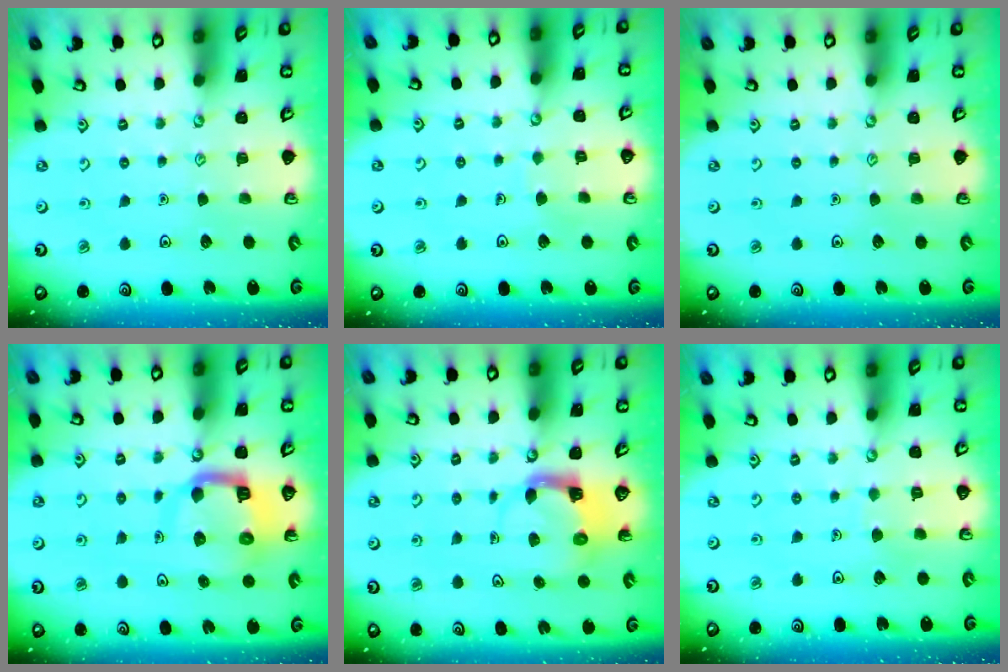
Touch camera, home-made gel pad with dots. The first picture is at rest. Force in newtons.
{"total": 2.2, "press": 2.2, "slide": 0.1}
{"total": 0.0}
{"total": 10.5, "press": 10.4, "slide": 1.2}
{"total": 4.0, "press": 3.9, "slide": 0.8}
{"total": 3.3, "press": 3.3, "slide": 0.3}